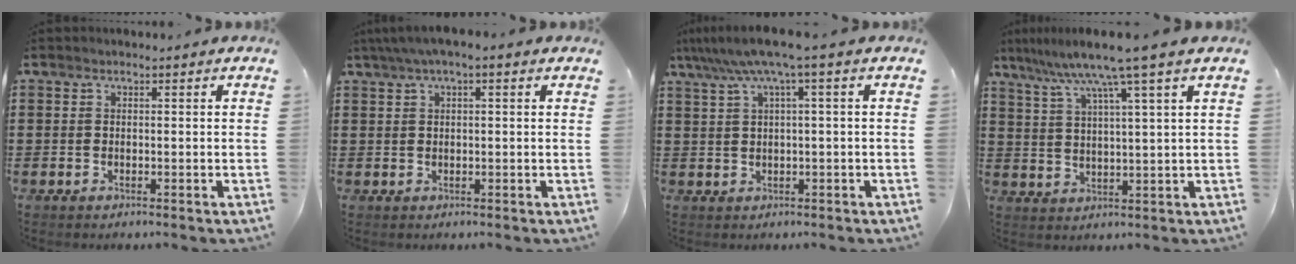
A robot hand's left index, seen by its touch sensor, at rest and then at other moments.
{"total": 2.3, "force": [0.7, 0.3, 2.2], "torque": [-0.040, 0.002, 0.011]}
{"total": 5.3, "force": [1.9, -0.4, 4.9], "torque": [-0.098, -0.009, 0.030]}
{"total": 7.8, "force": [5.6, -0.9, 5.4], "torque": [-0.124, -0.025, 0.088]}